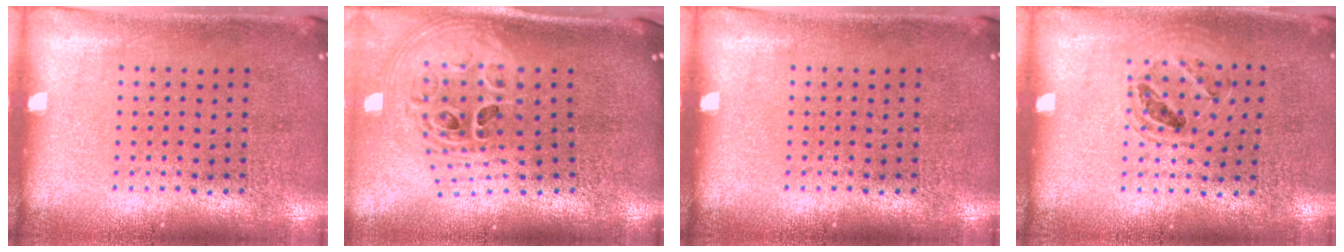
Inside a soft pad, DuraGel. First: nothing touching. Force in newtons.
{"total": 2.8, "press": 2.0, "slide": 1.9}
{"total": 0.0}
{"total": 1.0, "press": 1.0, "slide": 0.2}